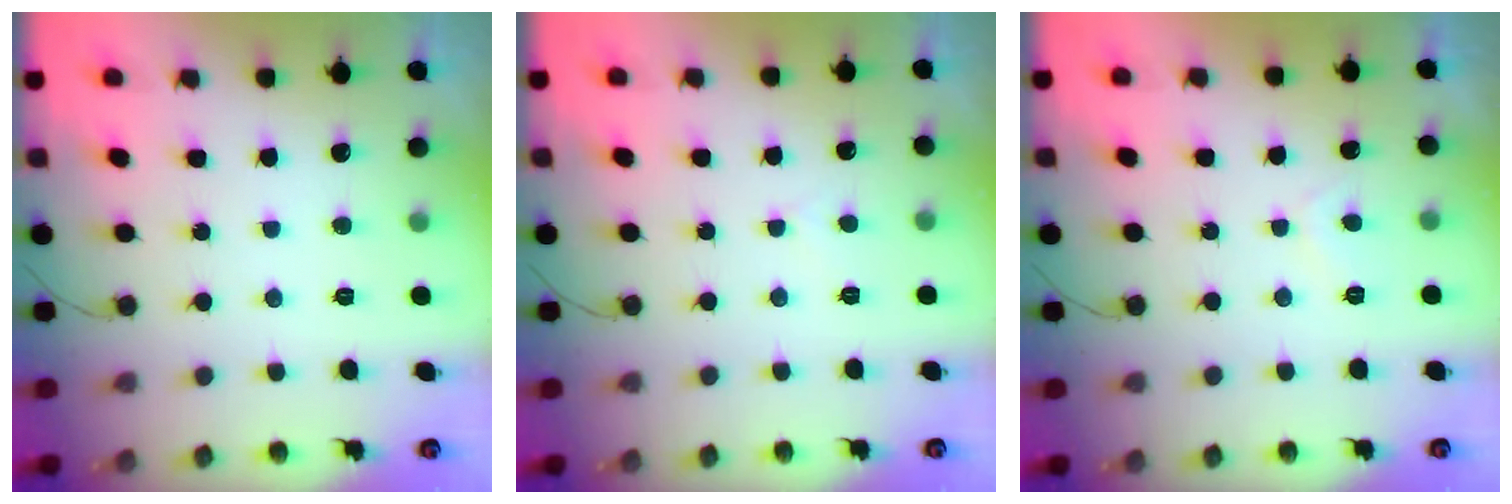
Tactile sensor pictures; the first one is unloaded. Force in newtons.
{"total": 2.2, "press": 2.2, "slide": 0.3}
{"total": 2.0, "press": 1.9, "slide": 0.6}